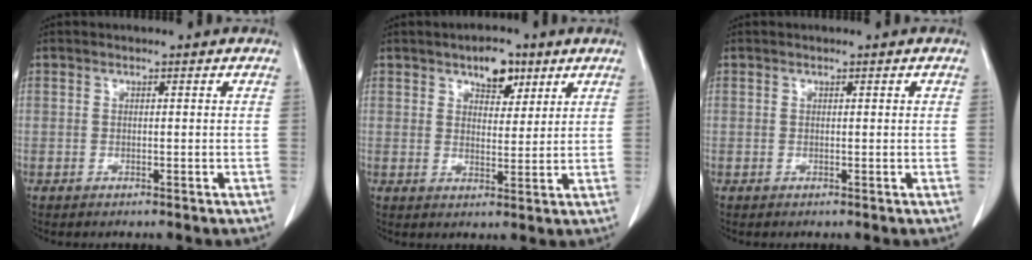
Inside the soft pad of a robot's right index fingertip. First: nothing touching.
{"total": 5.3, "force": [3.3, 2.7, 3.2], "torque": [-0.043, 0.003, 0.052]}
{"total": 0.0}